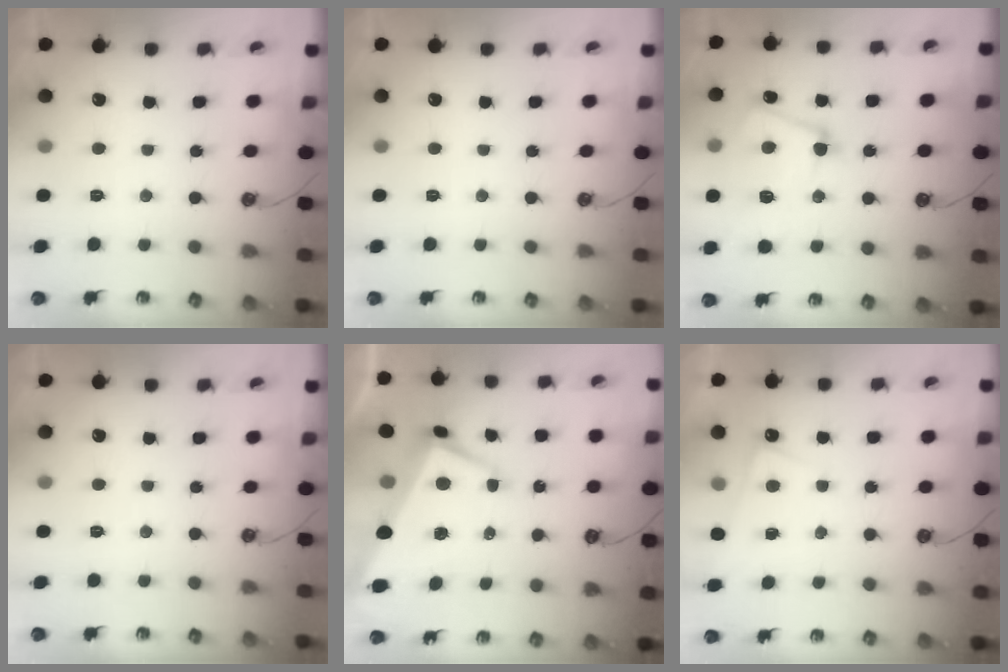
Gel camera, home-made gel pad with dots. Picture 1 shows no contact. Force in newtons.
{"total": 0.0}
{"total": 8.4, "press": 8.2, "slide": 1.7}
{"total": 0.0}
{"total": 1.7, "press": 1.1, "slide": 1.3}
{"total": 0.8, "press": 0.8, "slide": 0.2}